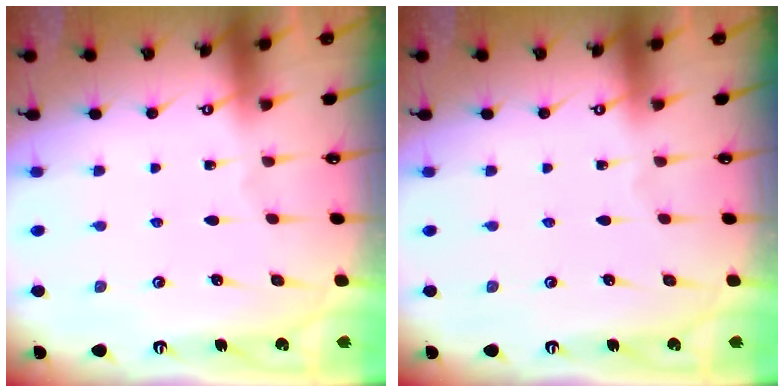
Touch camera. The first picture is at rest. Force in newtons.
{"total": 0.0}